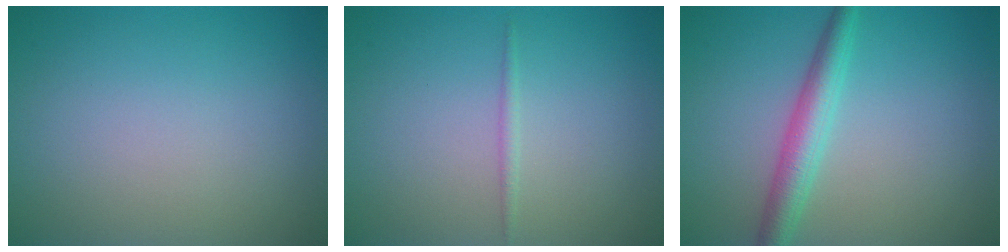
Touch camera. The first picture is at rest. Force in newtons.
{"total": 0.7, "press": 0.7, "slide": 0.0}
{"total": 3.4, "press": 3.4, "slide": 0.1}